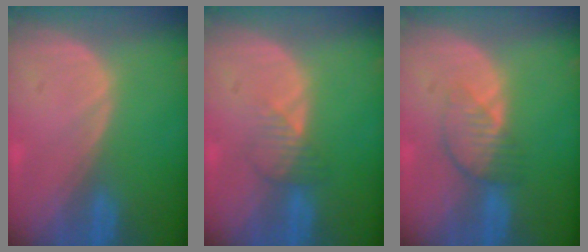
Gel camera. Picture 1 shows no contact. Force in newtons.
{"total": 2.7, "press": 2.7, "slide": 0.3}
{"total": 4.2, "press": 3.7, "slide": 1.9}